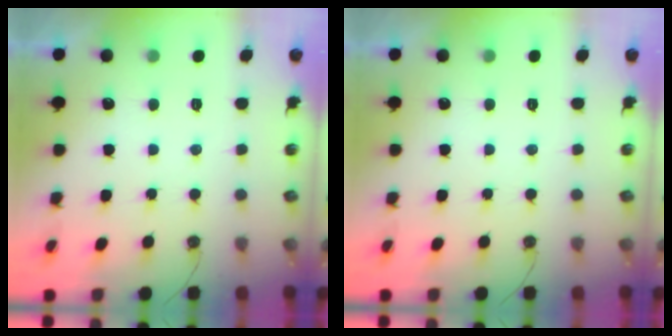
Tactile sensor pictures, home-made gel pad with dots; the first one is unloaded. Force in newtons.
{"total": 0.0}